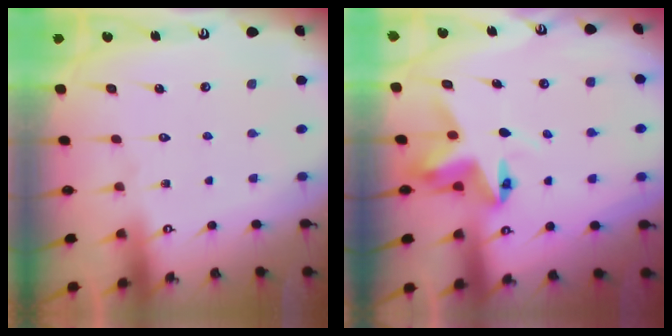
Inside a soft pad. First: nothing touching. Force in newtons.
{"total": 4.9, "press": 4.9, "slide": 0.3}